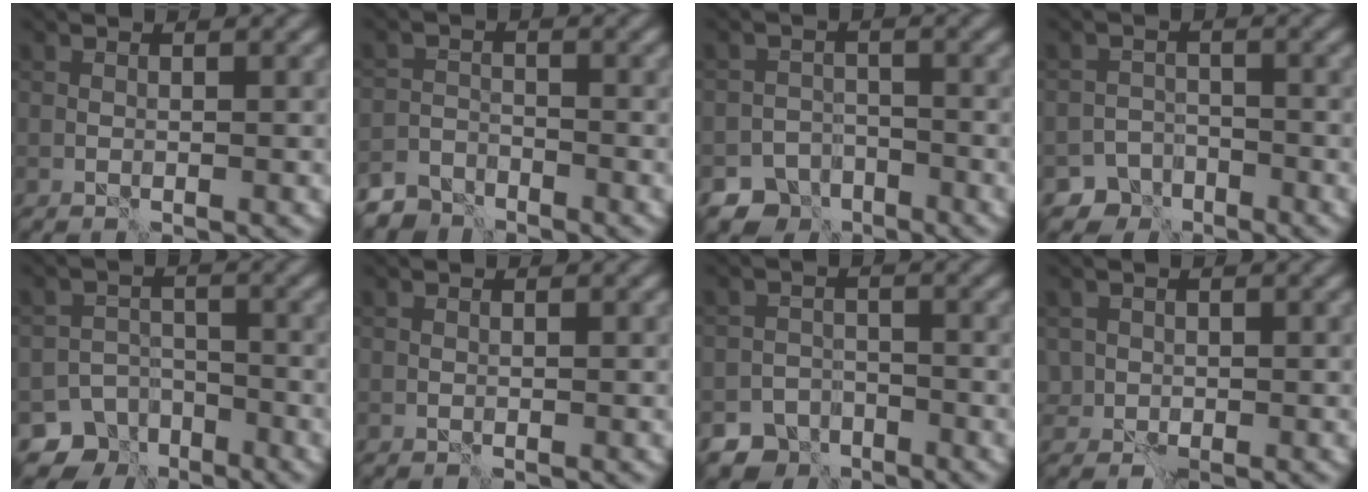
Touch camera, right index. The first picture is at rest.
{"total": 3.2, "force": [-3.0, 1.1, 0.3], "torque": [0.000, 0.002, -0.064]}
{"total": 5.1, "force": [-3.9, 3.3, 0.7], "torque": [0.007, -0.006, -0.058]}
{"total": 3.9, "force": [-3.0, 2.5, 0.2], "torque": [0.016, -0.004, -0.046]}
{"total": 5.9, "force": [-4.4, 3.9, 0.8], "torque": [0.012, -0.009, -0.060]}
{"total": 0.0}
{"total": 4.8, "force": [-3.8, 2.9, 0.4], "torque": [0.013, -0.003, -0.057]}
{"total": 1.0, "force": [0.0, 1.0, 0.1], "torque": [0.006, -0.003, 0.000]}